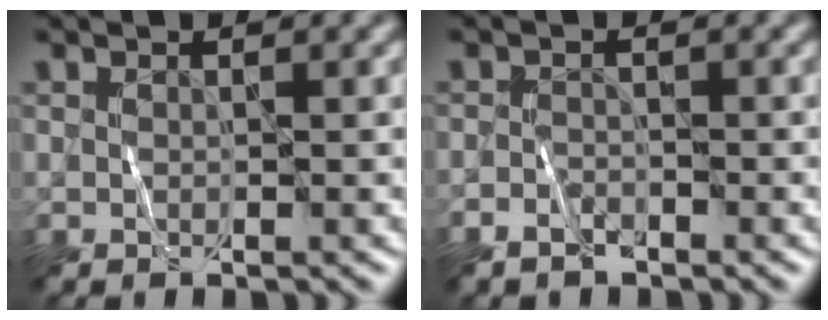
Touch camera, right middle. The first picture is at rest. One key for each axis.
{"total": 1.5, "fx": -1.3, "fy": 0.5, "fz": 0.4, "tx": -0.007, "ty": 0.003, "tz": -0.026}